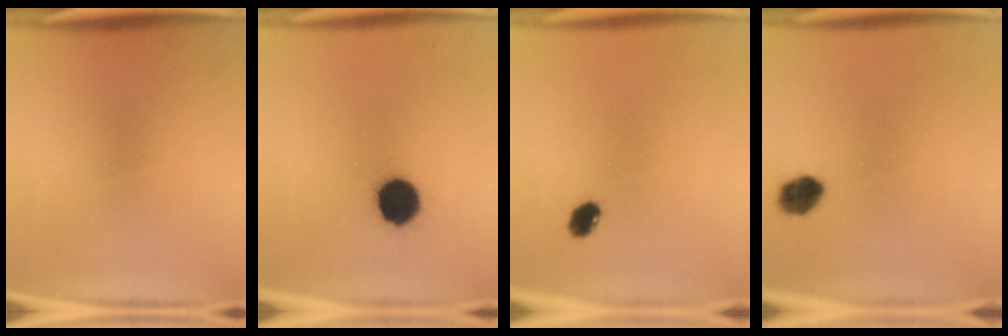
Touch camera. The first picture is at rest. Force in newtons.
{"total": 11.1}
{"total": 3.1}
{"total": 5.6}